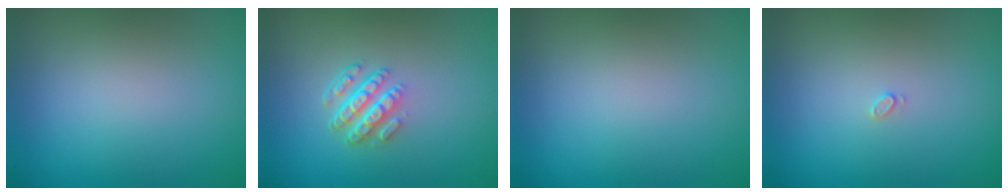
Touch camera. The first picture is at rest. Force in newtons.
{"total": 4.2, "press": 3.1, "slide": 2.9}
{"total": 0.0}
{"total": 0.6, "press": 0.6, "slide": 0.1}